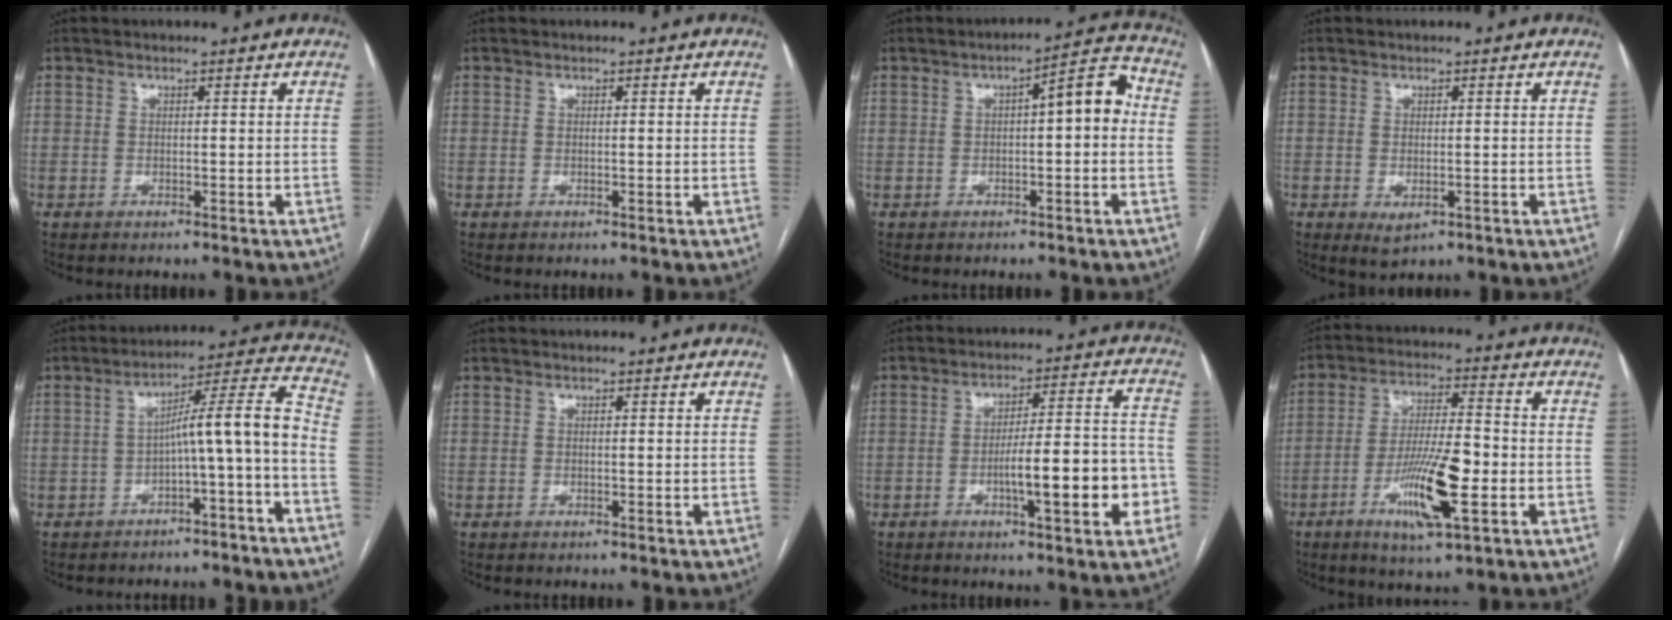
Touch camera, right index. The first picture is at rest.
{"total": 0.0}
{"total": 7.2, "force": [0.3, 1.7, 7.0], "torque": [-0.092, 0.031, 0.001]}
{"total": 2.5, "force": [-0.8, 1.2, 2.0], "torque": [-0.033, -0.006, -0.003]}
{"total": 10.0, "force": [-3.4, 0.0, 9.4], "torque": [-0.128, 0.038, -0.050]}
{"total": 0.0}
{"total": 12.7, "force": [-3.9, 2.2, 11.9], "torque": [-0.174, 0.019, -0.053]}
{"total": 12.2, "force": [-3.9, 2.1, 11.3], "torque": [-0.213, -0.006, -0.066]}